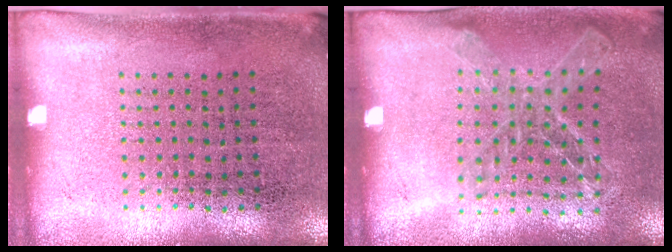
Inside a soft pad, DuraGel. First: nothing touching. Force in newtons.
{"total": 1.1, "press": 1.1, "slide": 0.0}